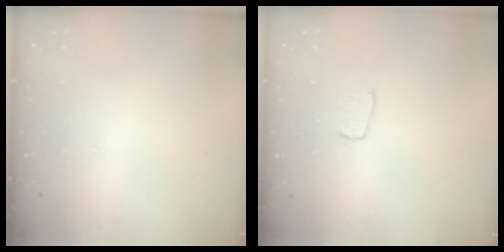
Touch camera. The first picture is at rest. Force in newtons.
{"total": 4.5, "press": 4.5, "slide": 0.2}